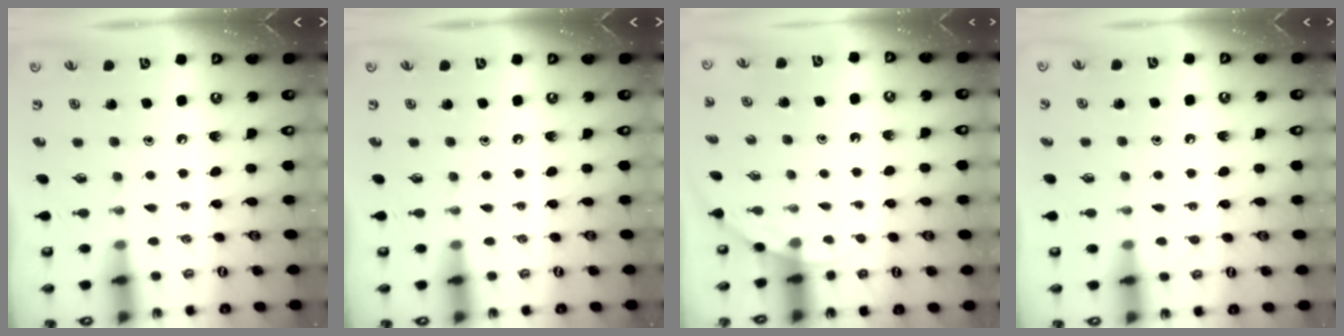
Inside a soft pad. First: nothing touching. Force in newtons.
{"total": 0.0}
{"total": 2.6, "press": 2.6, "slide": 0.1}
{"total": 4.6, "press": 4.6, "slide": 0.5}